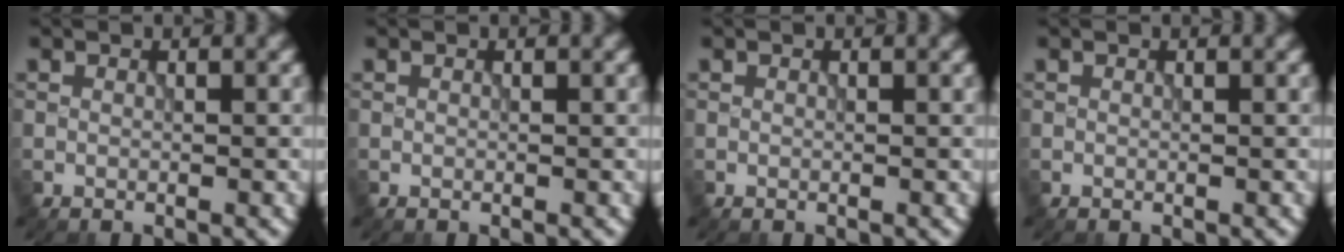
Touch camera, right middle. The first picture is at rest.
{"total": 0.0}
{"total": 0.0}
{"total": 0.0}